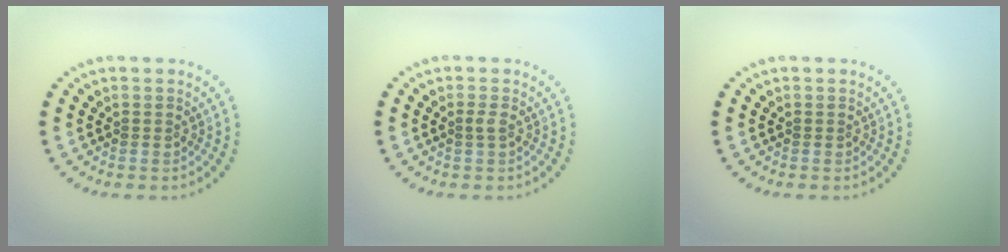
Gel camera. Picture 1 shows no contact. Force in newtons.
{"total": 0.6, "press": 0.5, "slide": 0.3}
{"total": 0.0}